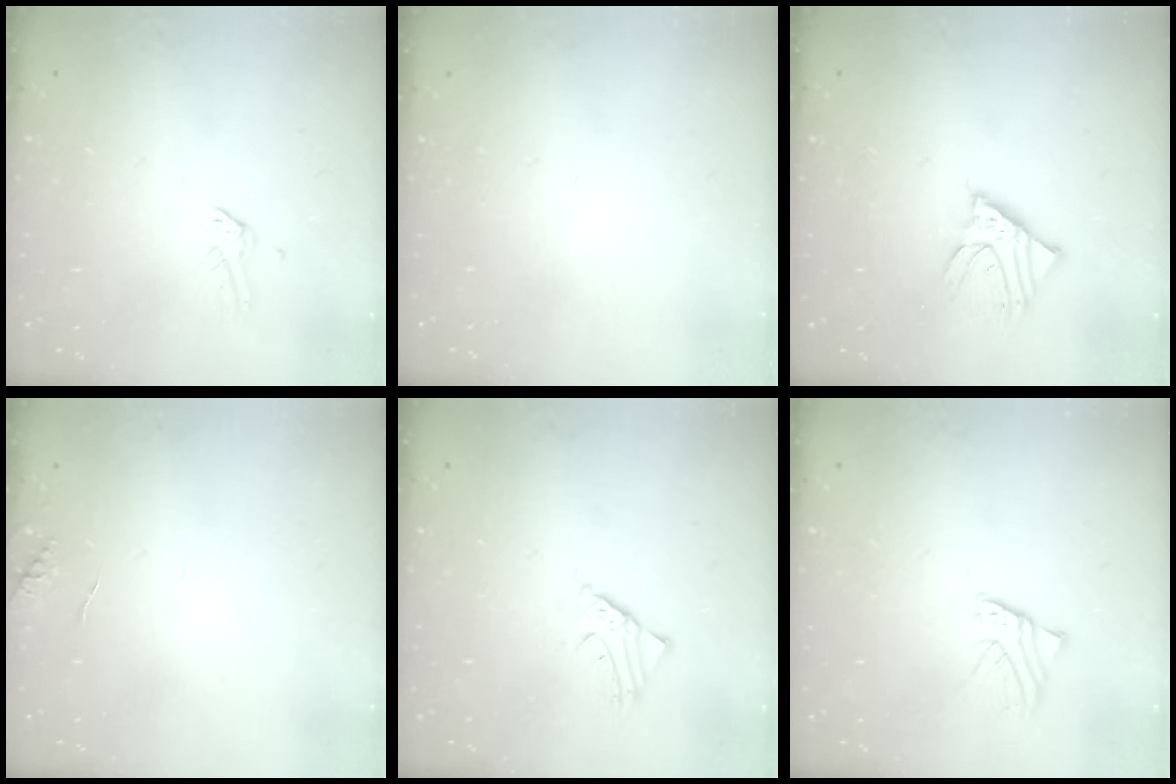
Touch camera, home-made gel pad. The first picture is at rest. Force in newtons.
{"total": 0.0}
{"total": 7.6, "press": 7.5, "slide": 1.0}
{"total": 5.1, "press": 5.0, "slide": 0.7}
{"total": 2.3, "press": 2.3, "slide": 0.2}
{"total": 2.3, "press": 2.3, "slide": 0.1}